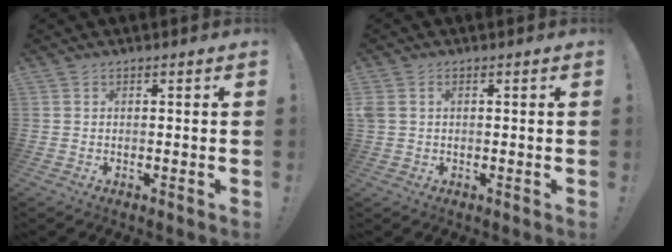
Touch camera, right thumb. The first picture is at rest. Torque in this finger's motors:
{"motor_torque": [0.24, -0.33, 0.30, -0.33, 0.14]}